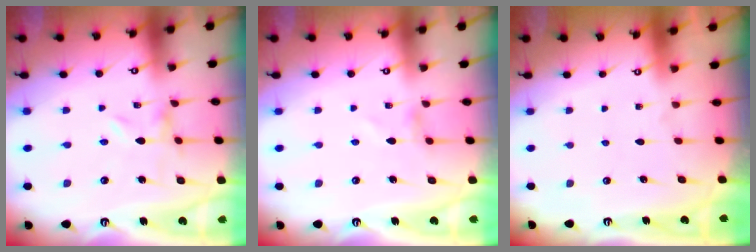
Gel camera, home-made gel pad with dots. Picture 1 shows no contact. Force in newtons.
{"total": 1.7, "press": 1.6, "slide": 0.3}
{"total": 1.8, "press": 1.8, "slide": 0.2}